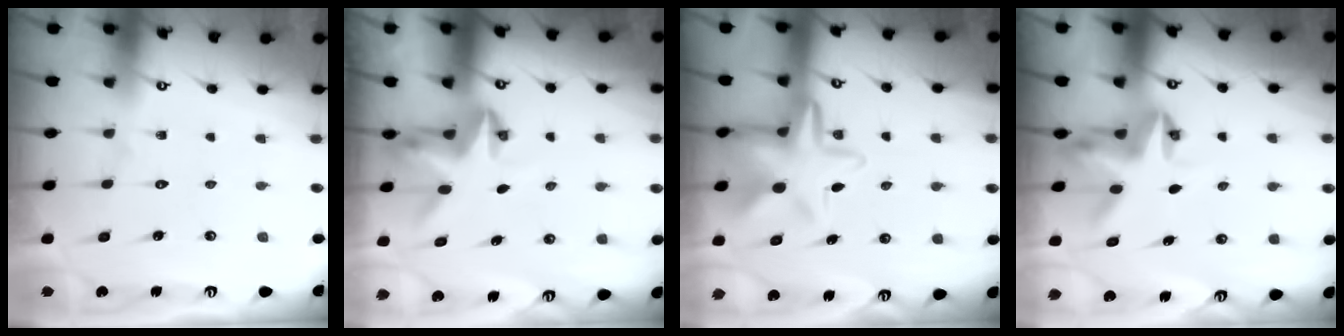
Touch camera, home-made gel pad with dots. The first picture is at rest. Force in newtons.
{"total": 3.1, "press": 3.1, "slide": 0.2}
{"total": 10.7, "press": 10.4, "slide": 2.1}
{"total": 4.1, "press": 4.1, "slide": 0.2}